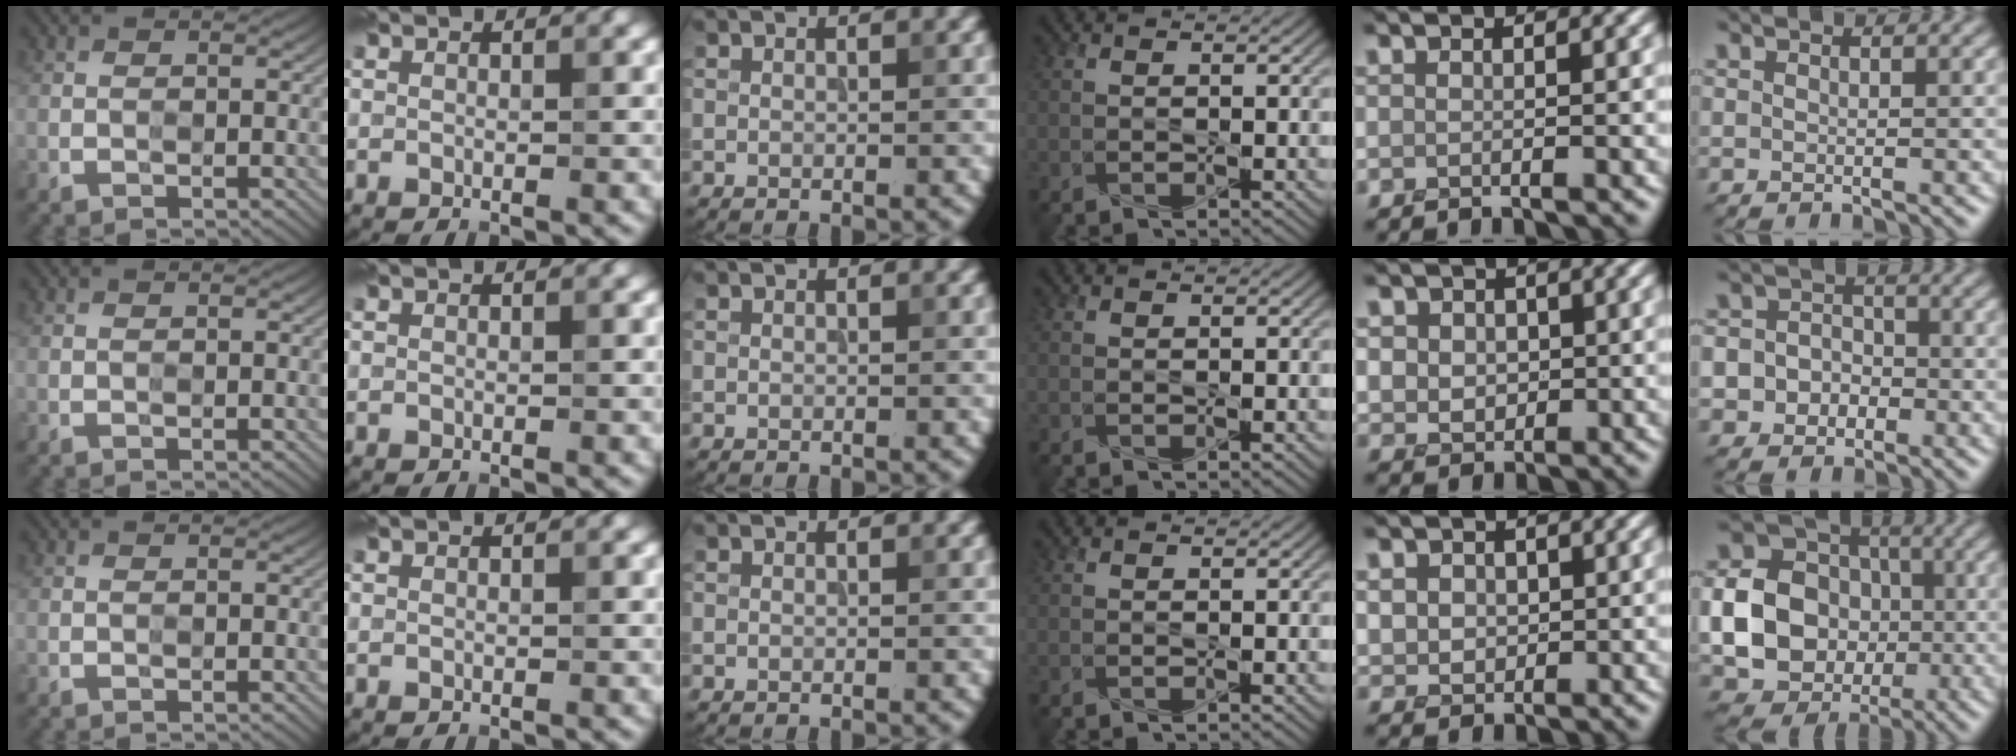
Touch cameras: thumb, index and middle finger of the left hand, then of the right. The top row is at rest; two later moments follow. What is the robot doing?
{"motion": "press", "object": "gel pad"}